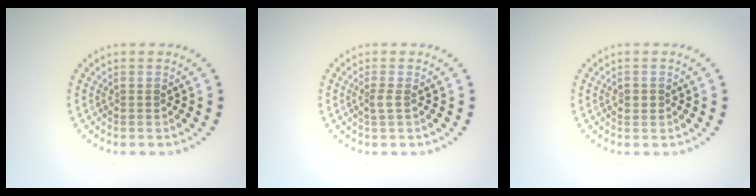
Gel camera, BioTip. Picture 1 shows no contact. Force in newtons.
{"total": 0.9, "press": 0.7, "slide": 0.7}
{"total": 1.0, "press": 0.9, "slide": 0.2}